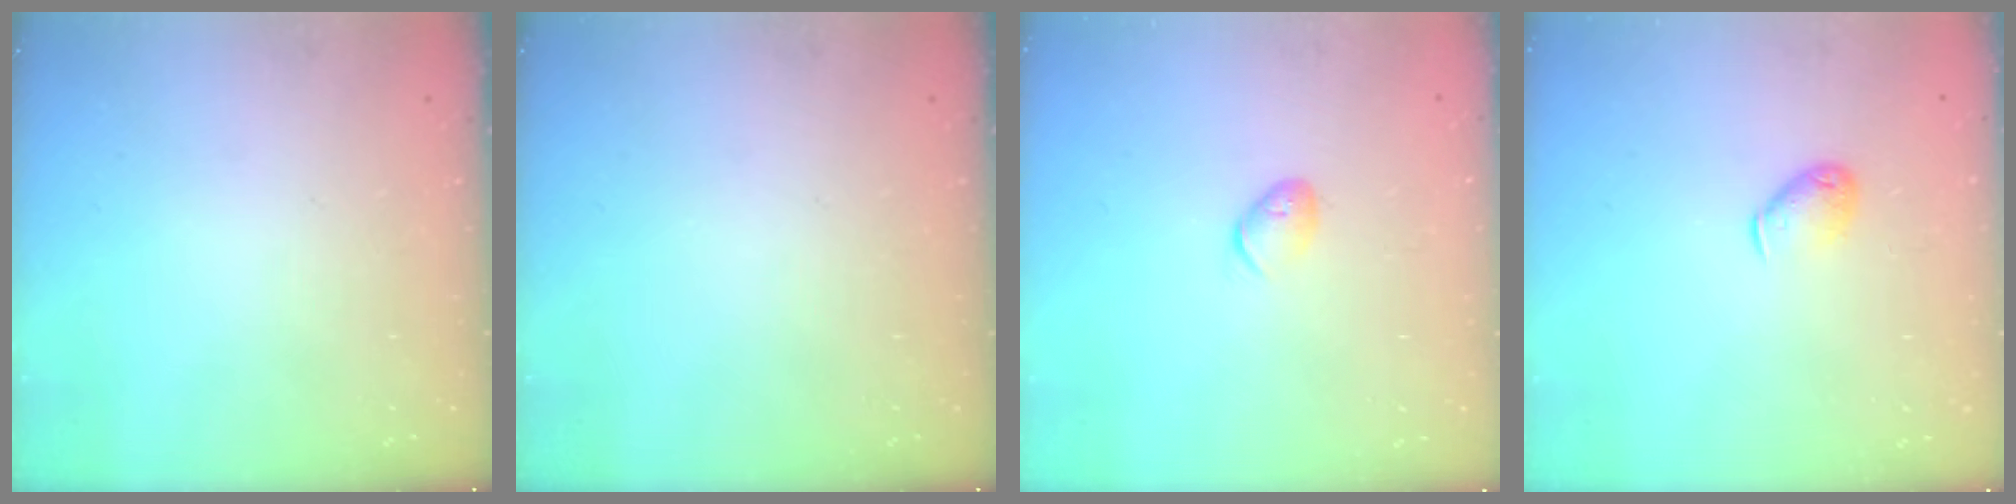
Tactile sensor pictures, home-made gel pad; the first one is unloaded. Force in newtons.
{"total": 0.0}
{"total": 7.0, "press": 6.9, "slide": 1.1}
{"total": 5.6, "press": 5.5, "slide": 0.9}